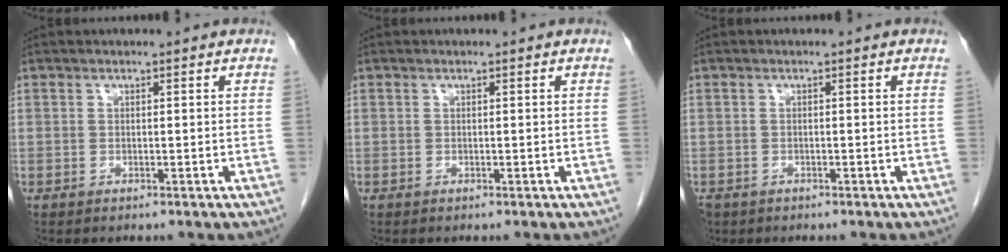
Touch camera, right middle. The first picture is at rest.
{"total": 0.0}
{"total": 3.0, "force": [-2.0, 2.1, 0.9], "torque": [-0.024, -0.004, -0.034]}